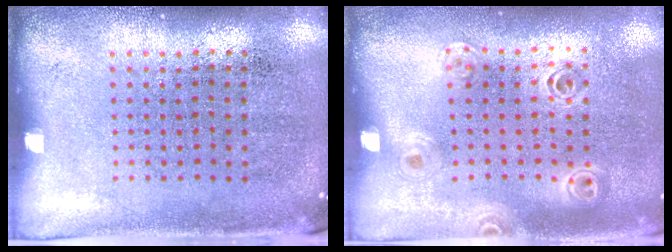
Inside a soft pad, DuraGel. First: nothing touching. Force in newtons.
{"total": 1.1, "press": 1.1, "slide": 0.2}